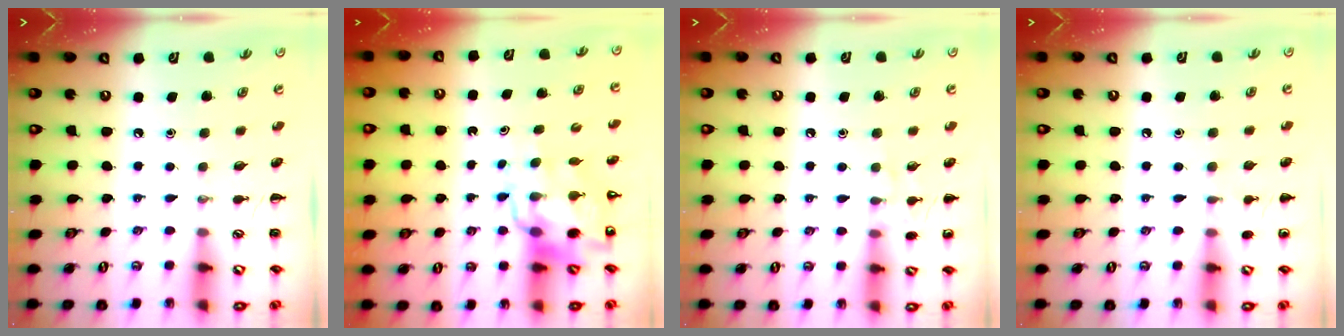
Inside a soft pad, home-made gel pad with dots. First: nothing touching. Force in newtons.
{"total": 12.4, "press": 11.8, "slide": 3.9}
{"total": 6.3, "press": 6.2, "slide": 1.2}
{"total": 5.4, "press": 5.2, "slide": 1.5}